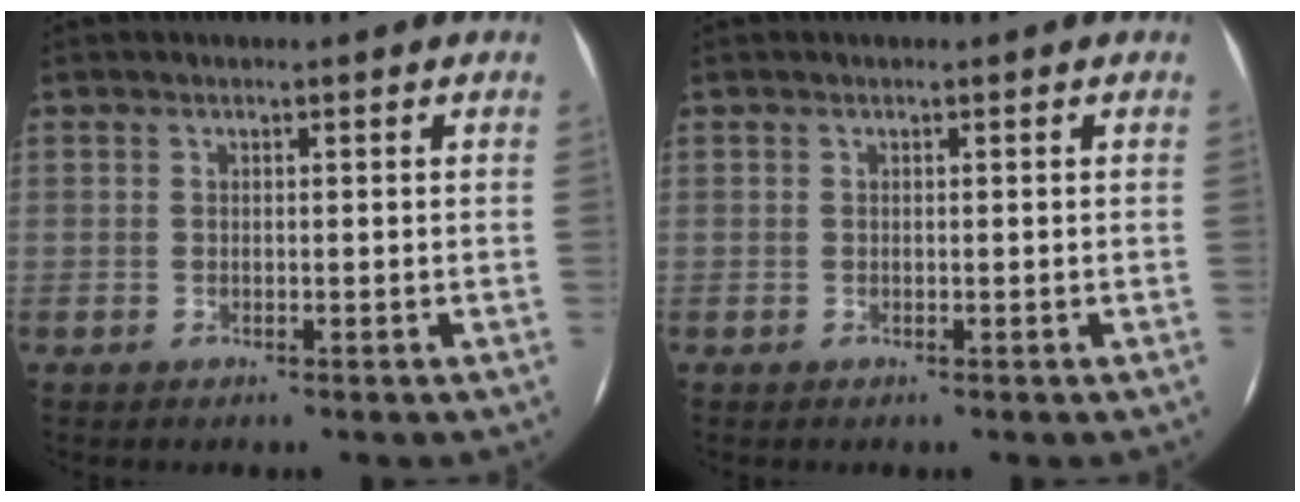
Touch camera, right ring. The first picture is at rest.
{"total": 0.0}